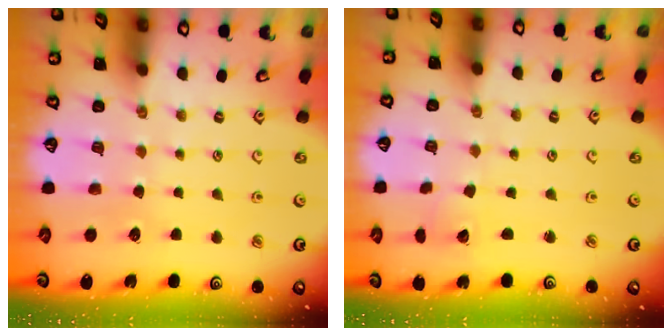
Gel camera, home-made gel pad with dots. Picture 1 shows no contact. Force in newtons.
{"total": 2.3, "press": 2.3, "slide": 0.2}